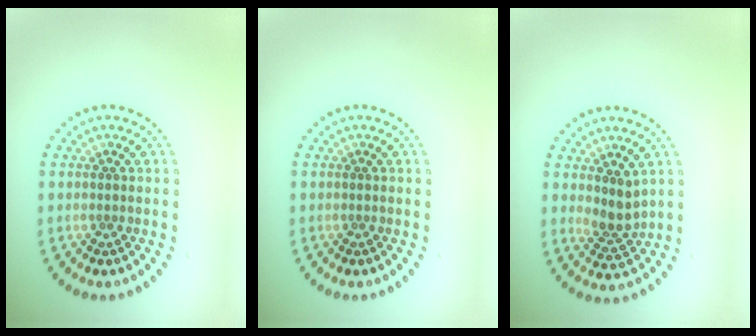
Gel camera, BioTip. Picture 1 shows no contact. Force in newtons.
{"total": 0.0}
{"total": 2.5, "press": 1.9, "slide": 1.6}